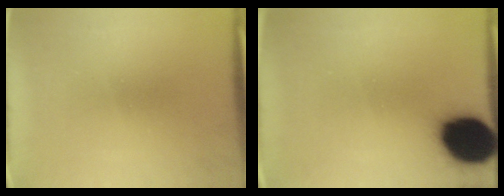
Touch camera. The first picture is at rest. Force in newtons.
{"total": 17.1}